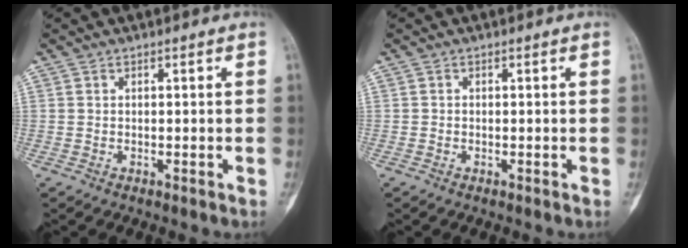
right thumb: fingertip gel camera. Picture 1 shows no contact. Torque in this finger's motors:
{"motor_torque": [-0.04, -0.03, -0.19, 0.21, 0.09]}